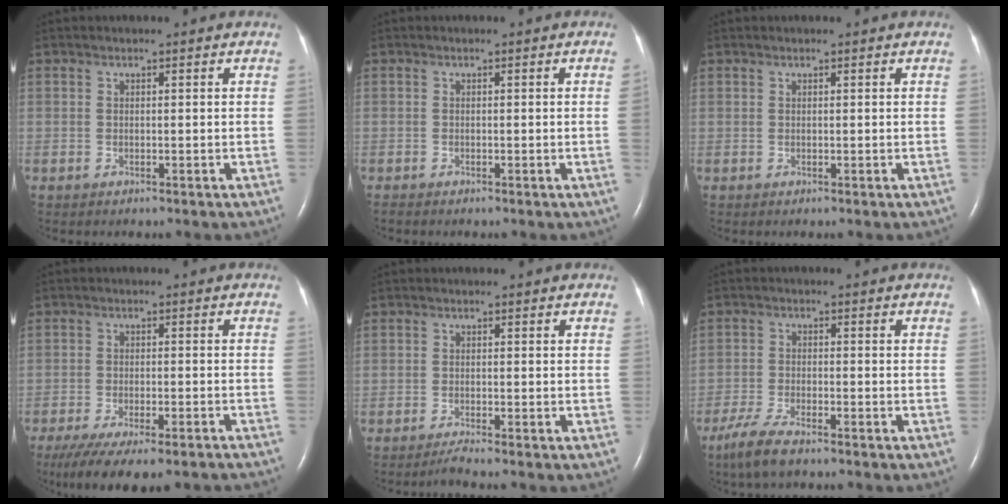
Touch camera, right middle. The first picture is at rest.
{"total": 1.0, "force": [-0.5, -0.5, 0.7], "torque": [-0.004, 0.006, -0.012]}
{"total": 0.0}
{"total": 16.0, "force": [-13.3, 2.8, 8.4], "torque": [-0.135, -0.026, -0.187]}
{"total": 1.6, "force": [-1.4, -0.6, 0.6], "torque": [-0.018, -0.004, -0.029]}
{"total": 5.6, "force": [-4.2, 0.9, 3.6], "torque": [-0.085, -0.013, -0.079]}